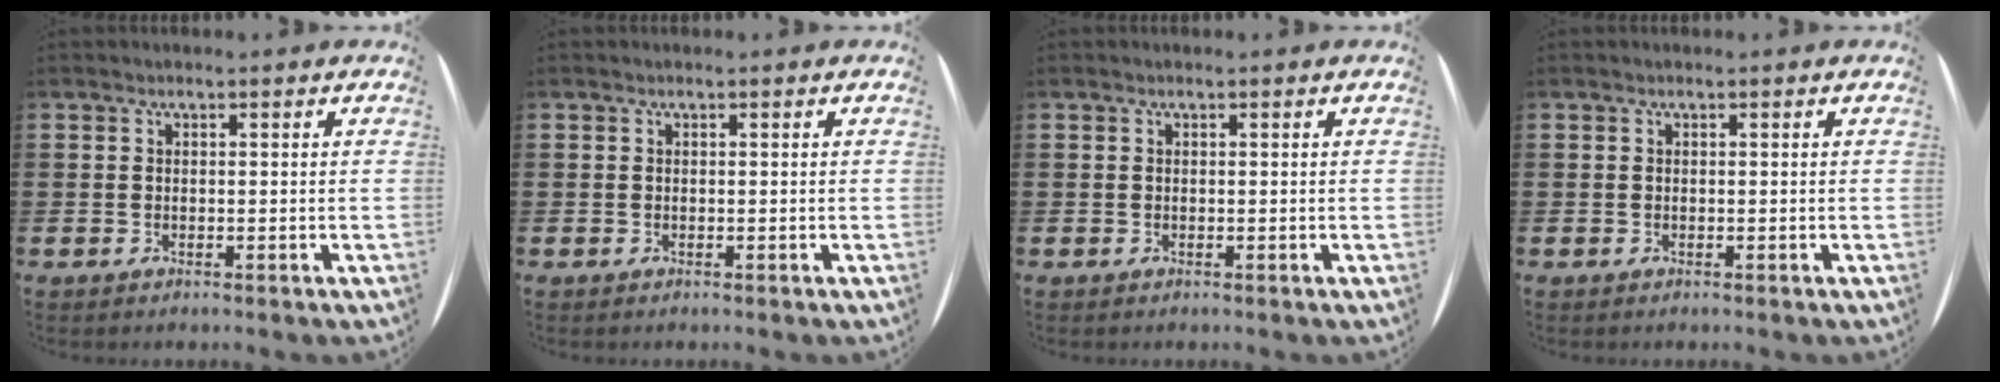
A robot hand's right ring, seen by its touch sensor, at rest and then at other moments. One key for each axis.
{"total": 0.0}
{"total": 0.0}
{"total": 0.0}